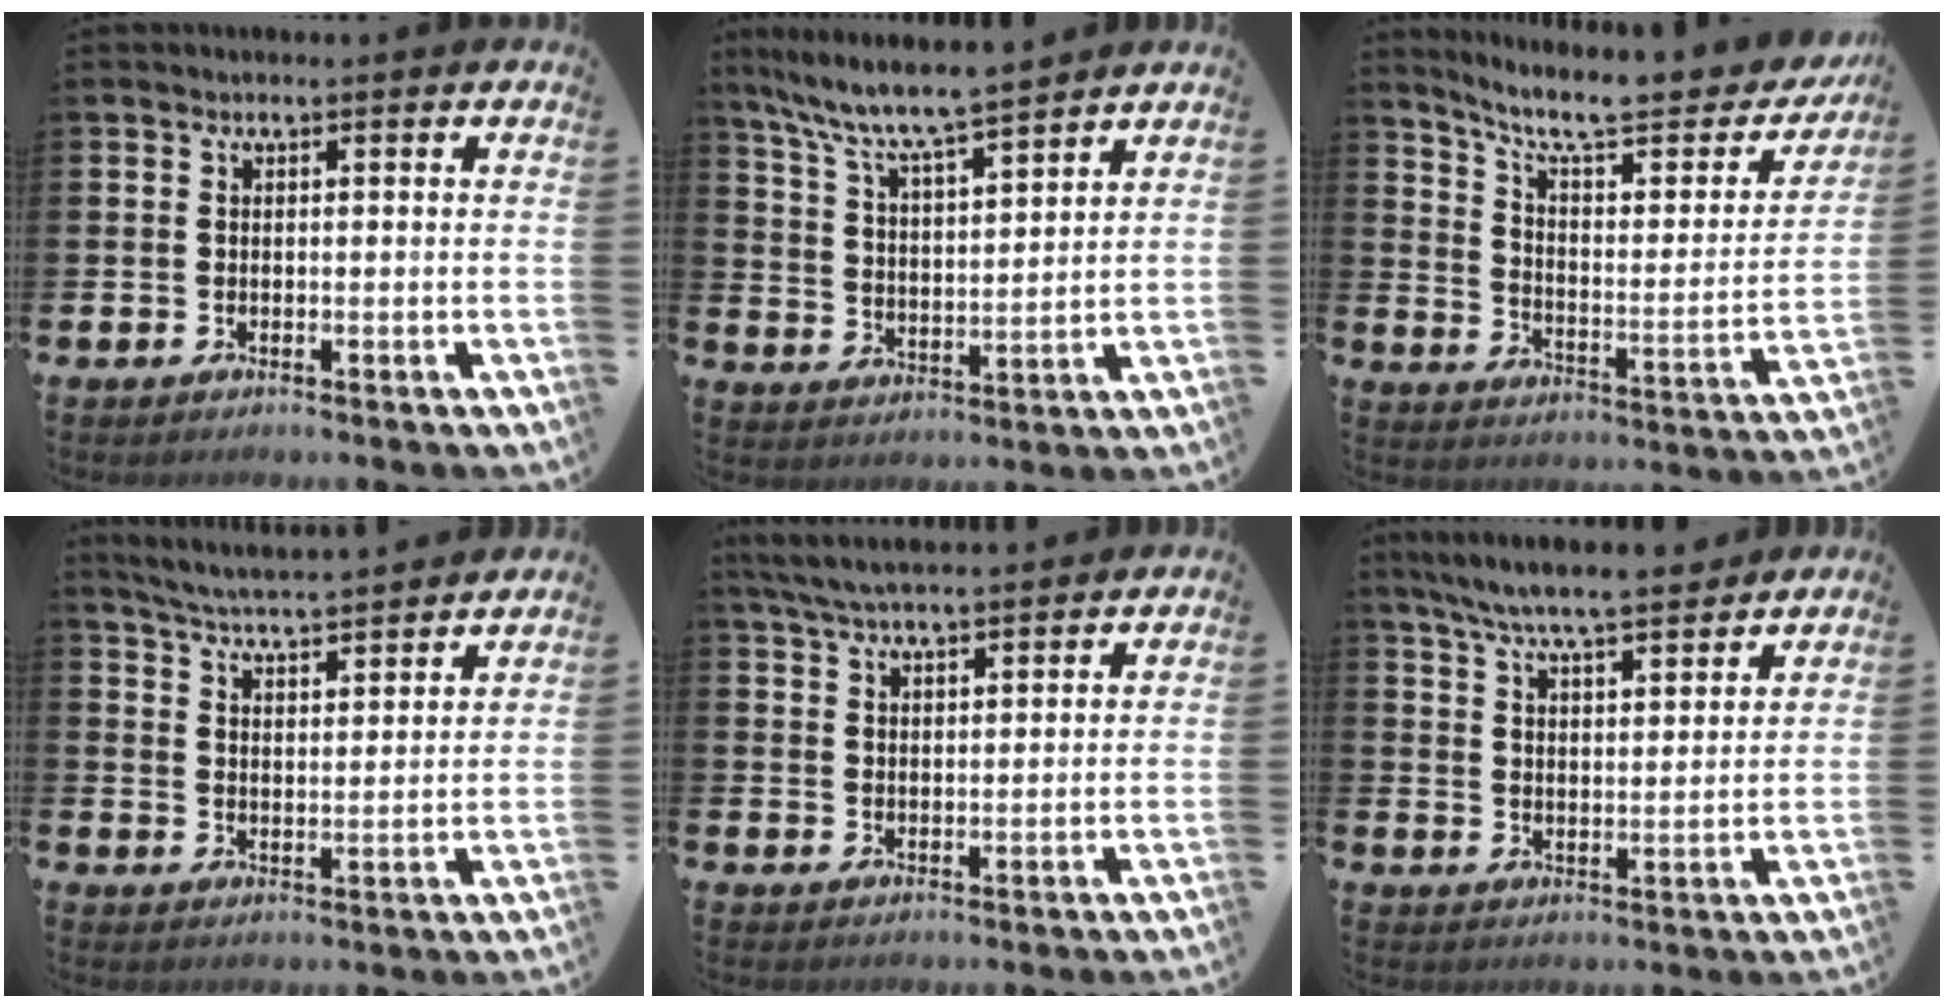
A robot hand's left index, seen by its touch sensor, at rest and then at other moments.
{"total": 8.0, "force": [7.5, 0.4, 2.8], "torque": [-0.089, -0.047, 0.133]}
{"total": 9.7, "force": [8.2, 2.2, 4.8], "torque": [-0.117, -0.057, 0.135]}
{"total": 5.3, "force": [5.3, -0.2, 0.8], "torque": [-0.040, -0.038, 0.091]}
{"total": 5.4, "force": [5.1, 0.5, 1.5], "torque": [-0.051, -0.013, 0.095]}
{"total": 7.5, "force": [7.1, 0.6, 2.4], "torque": [-0.075, -0.035, 0.128]}